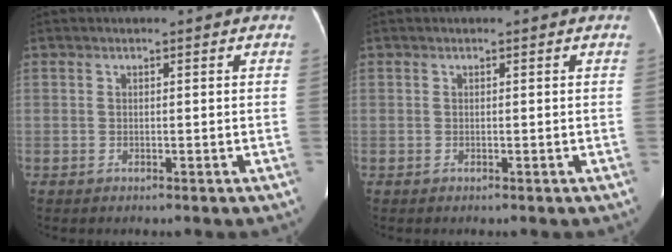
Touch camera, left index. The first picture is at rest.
{"total": 0.0}